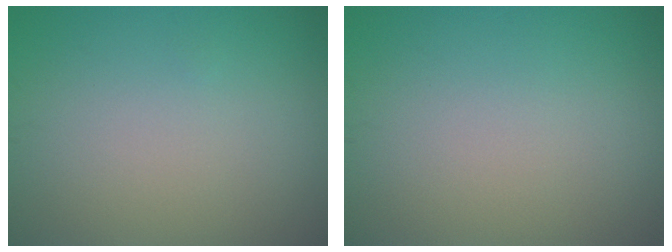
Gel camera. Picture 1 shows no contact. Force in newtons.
{"total": 0.0}